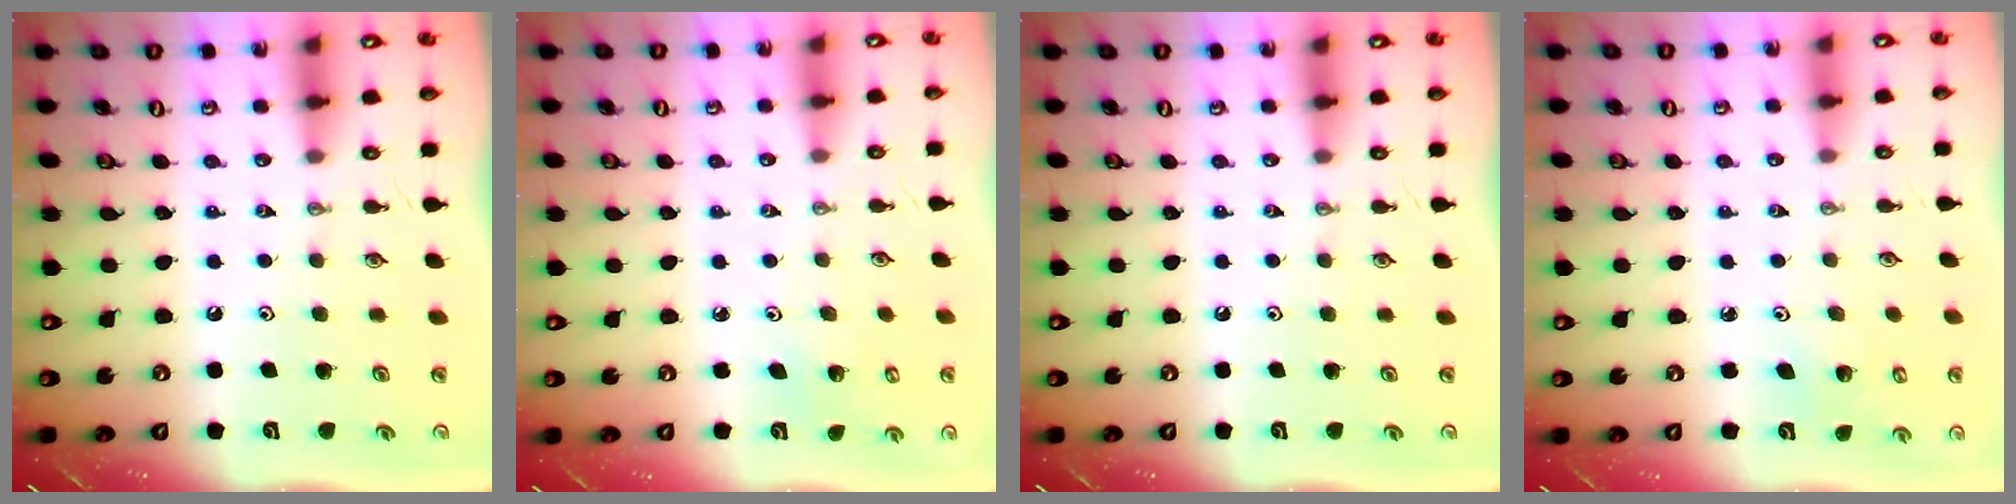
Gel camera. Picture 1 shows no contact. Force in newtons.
{"total": 3.2, "press": 3.1, "slide": 0.2}
{"total": 0.0}
{"total": 4.0, "press": 3.9, "slide": 0.5}